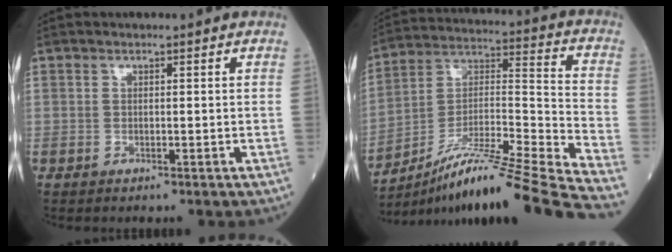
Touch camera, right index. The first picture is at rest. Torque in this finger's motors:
{"motor_torque": [-0.12, -0.69, 0.43, 0.13]}